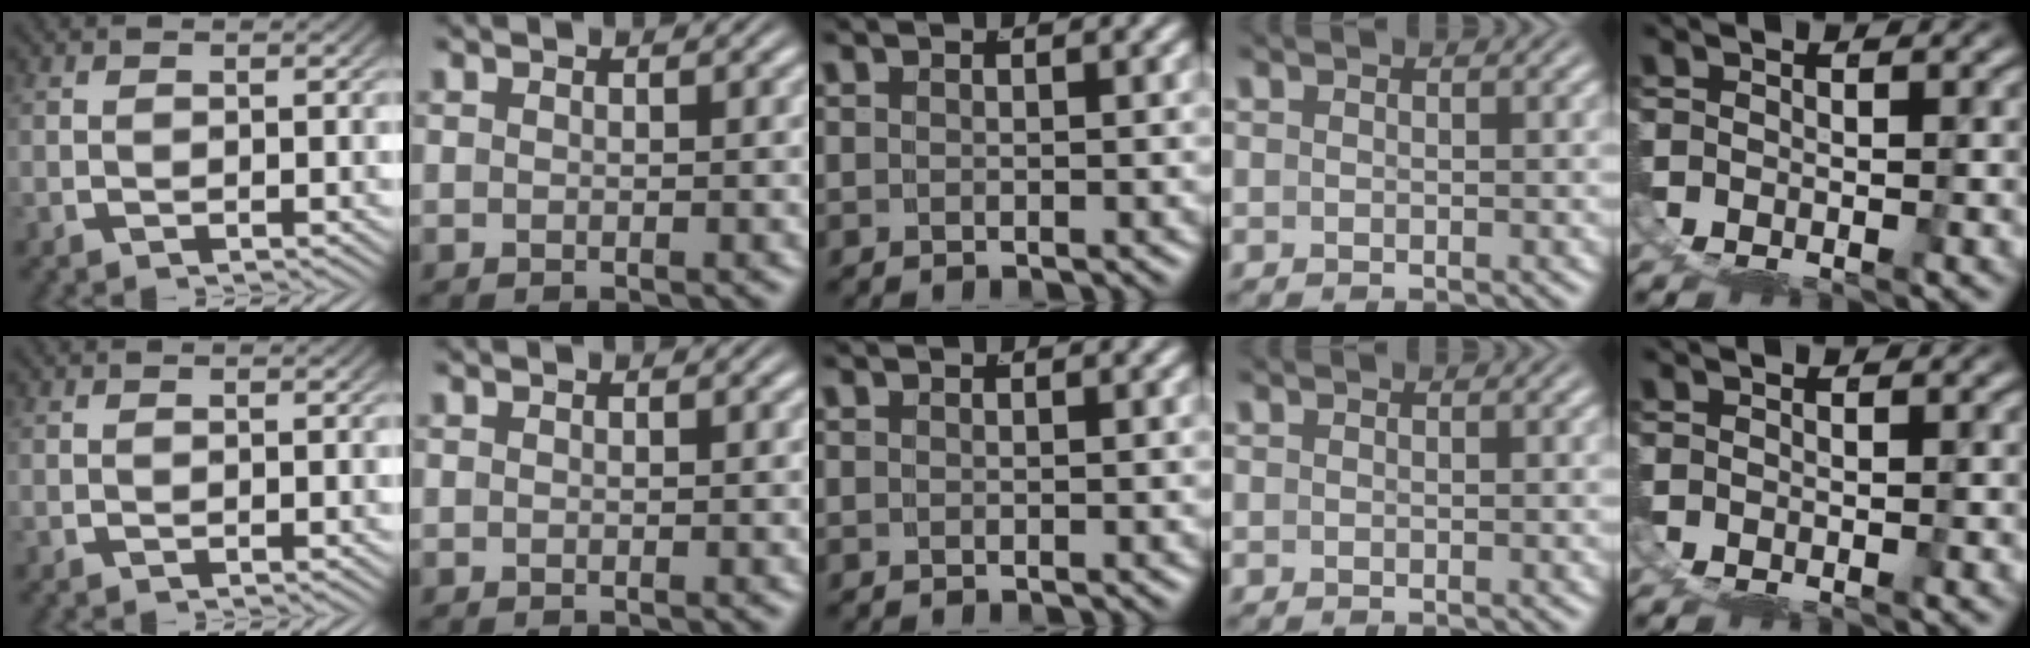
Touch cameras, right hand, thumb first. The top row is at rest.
{}